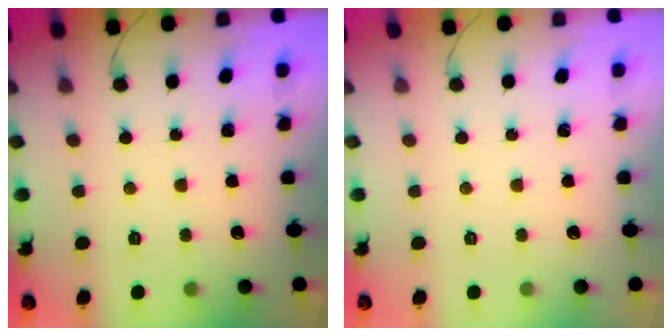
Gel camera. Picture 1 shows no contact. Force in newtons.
{"total": 0.0}